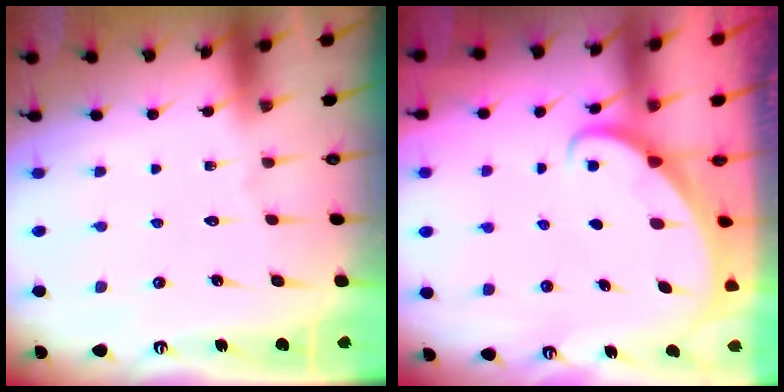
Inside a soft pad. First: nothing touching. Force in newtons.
{"total": 1.8, "press": 1.8, "slide": 0.2}